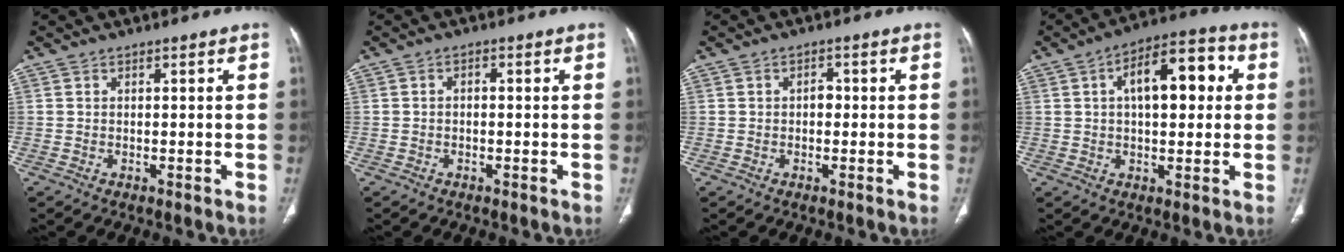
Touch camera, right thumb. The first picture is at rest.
{"total": 1.0, "force": [-0.2, 0.7, 0.6], "torque": [-0.009, 0.005, -0.006]}
{"total": 1.7, "force": [-0.1, 1.3, 1.1], "torque": [-0.008, 0.005, -0.006]}
{"total": 13.5, "force": [2.9, 6.6, 11.4], "torque": [-0.148, 0.025, 0.038]}